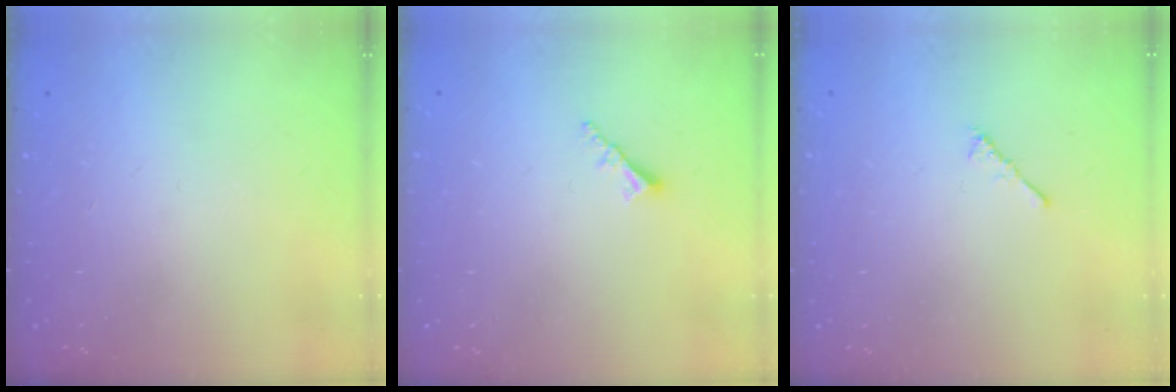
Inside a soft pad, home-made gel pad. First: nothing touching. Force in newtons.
{"total": 2.3, "press": 2.2, "slide": 0.6}
{"total": 2.3, "press": 2.2, "slide": 0.6}